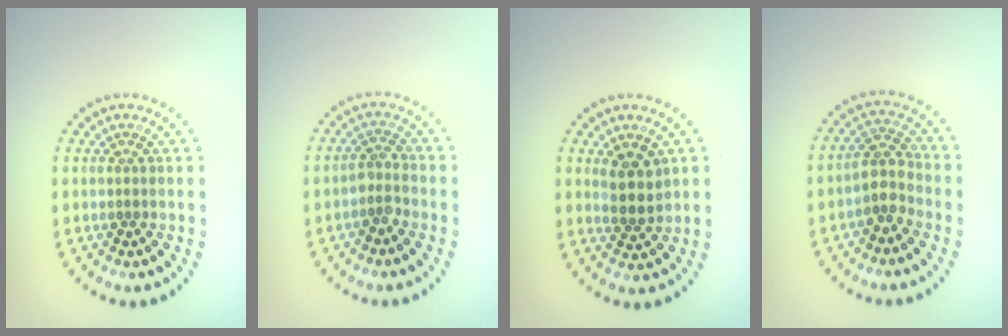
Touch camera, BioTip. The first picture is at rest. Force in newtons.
{"total": 1.7, "press": 1.3, "slide": 1.2}
{"total": 2.6, "press": 2.3, "slide": 1.2}
{"total": 2.7, "press": 2.4, "slide": 1.2}